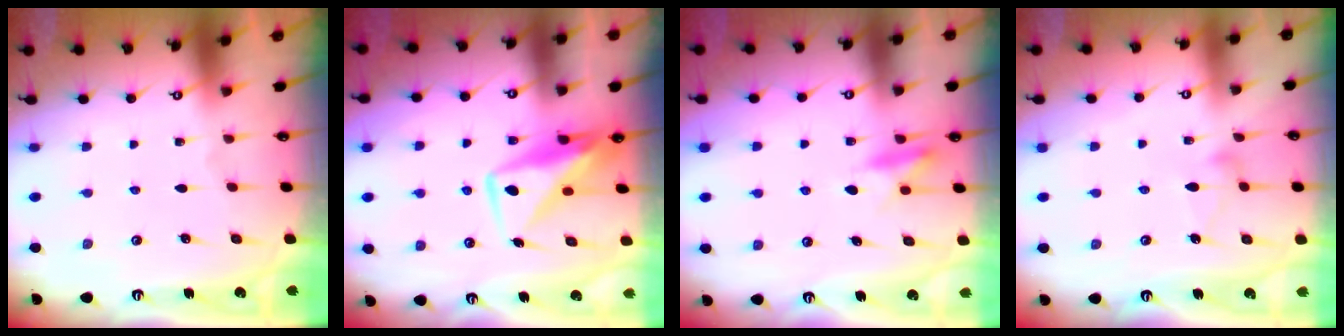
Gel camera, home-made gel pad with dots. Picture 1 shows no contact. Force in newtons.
{"total": 11.4, "press": 11.4, "slide": 0.9}
{"total": 9.1, "press": 9.1, "slide": 1.2}
{"total": 7.6, "press": 7.6, "slide": 0.4}